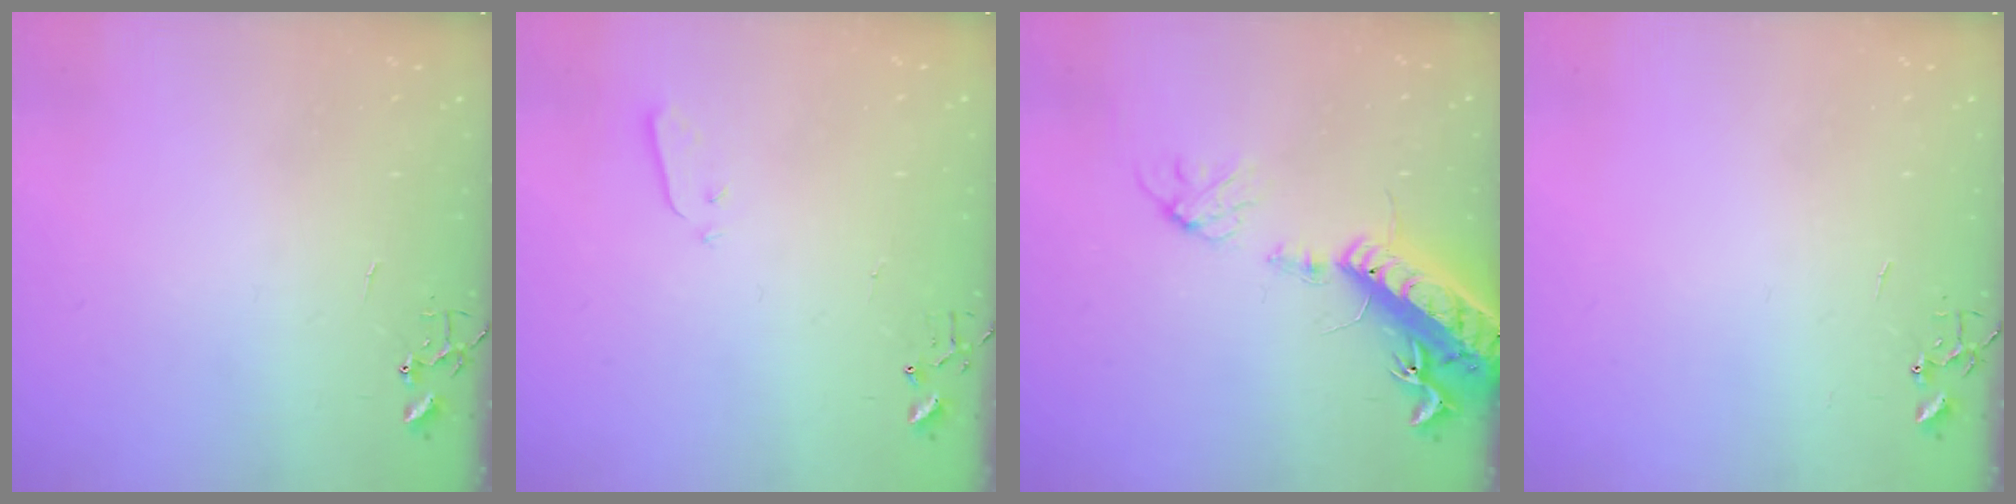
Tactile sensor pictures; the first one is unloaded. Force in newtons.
{"total": 3.0, "press": 3.0, "slide": 0.3}
{"total": 17.9, "press": 17.4, "slide": 3.9}
{"total": 0.0}